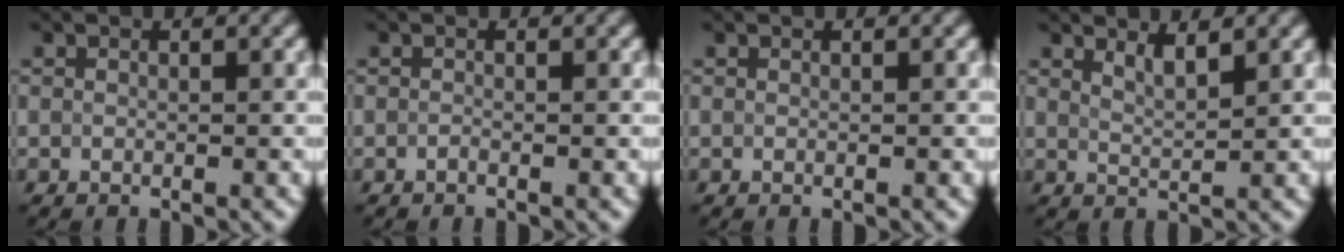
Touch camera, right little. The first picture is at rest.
{"total": 0.0}
{"total": 0.0}
{"total": 2.0, "force": [1.5, 0.6, 1.2], "torque": [-0.016, -0.002, 0.027]}